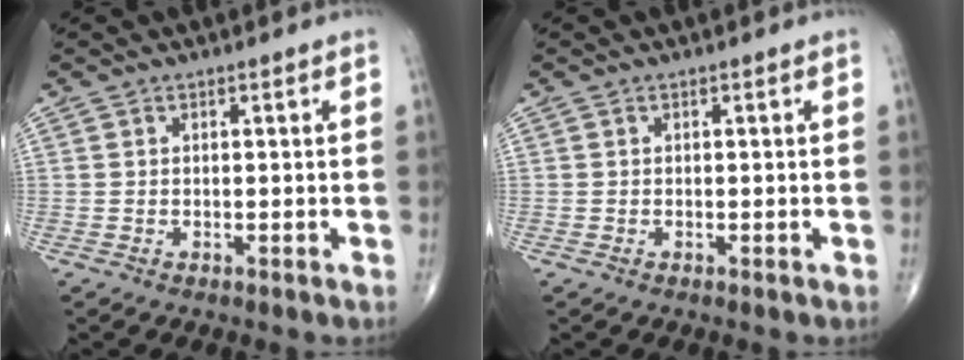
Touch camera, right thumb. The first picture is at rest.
{"total": 0.0}